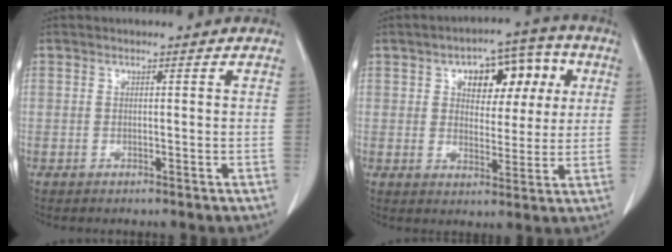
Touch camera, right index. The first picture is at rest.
{"total": 10.6, "force": [3.7, 5.8, 8.1], "torque": [-0.101, 0.036, 0.054]}